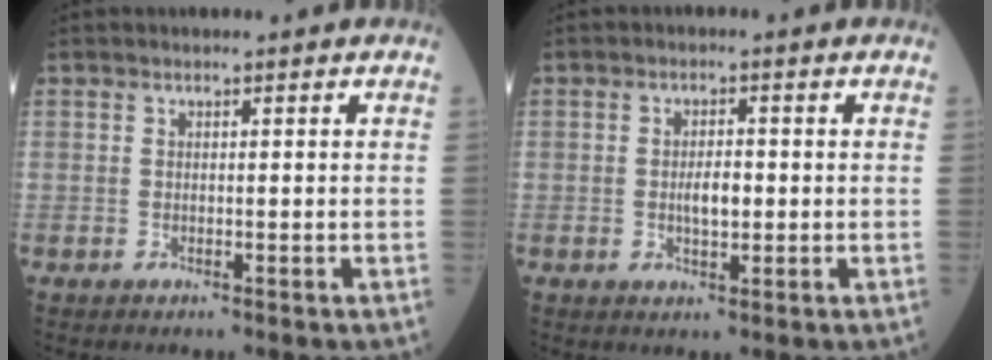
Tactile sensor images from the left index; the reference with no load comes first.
{"total": 3.2, "force": [-0.2, 1.3, 2.9], "torque": [-0.053, 0.001, -0.003]}